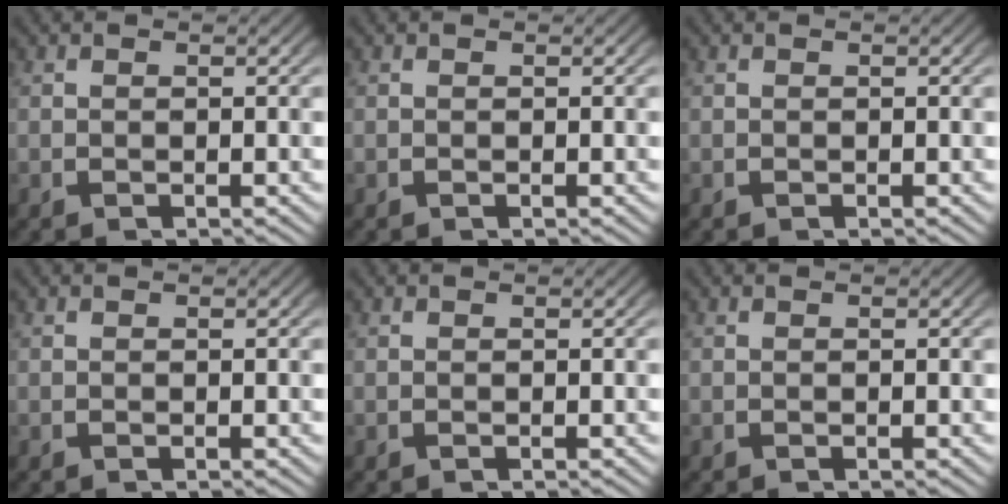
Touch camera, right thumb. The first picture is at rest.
{"total": 0.0}
{"total": 0.0}
{"total": 0.0}
{"total": 0.0}
{"total": 0.0}